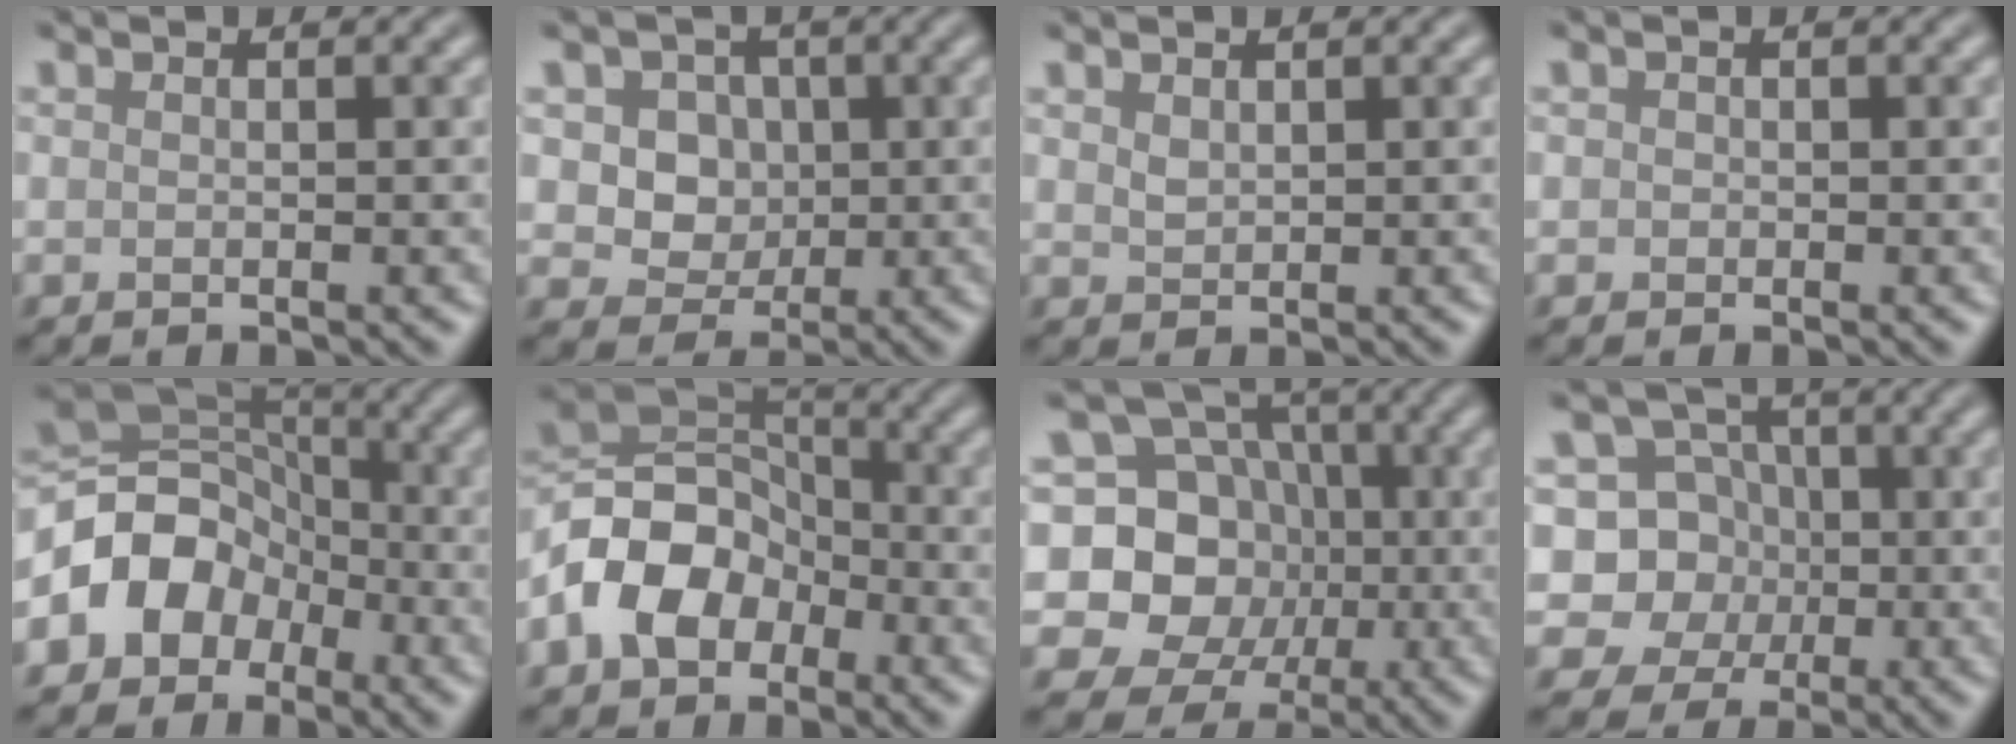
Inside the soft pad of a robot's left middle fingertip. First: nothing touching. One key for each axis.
{"total": 6.6, "fx": 2.1, "fy": 5.5, "fz": 2.9, "tx": -0.041, "ty": 0.022, "tz": 0.023}
{"total": 0.9, "fx": 0.6, "fy": 0.6, "fz": 0.4, "tx": -0.009, "ty": 0.002, "tz": 0.014}
{"total": 1.0, "fx": 0.4, "fy": 0.9, "fz": 0.2, "tx": 0.010, "ty": 0.004, "tz": -0.008}
{"total": 7.8, "fx": -2.6, "fy": 6.3, "fz": 3.8, "tx": -0.066, "ty": 0.012, "tz": -0.066}
{"total": 8.3, "fx": -3.2, "fy": 5.9, "fz": 4.8, "tx": -0.088, "ty": 0.007, "tz": -0.074}
{"total": 14.5, "fx": 1.0, "fy": 13.2, "fz": 5.8, "tx": -0.133, "ty": 0.055, "tz": -0.020}
{"total": 7.1, "fx": 0.8, "fy": 6.5, "fz": 2.7, "tx": -0.029, "ty": 0.027, "tz": -0.026}